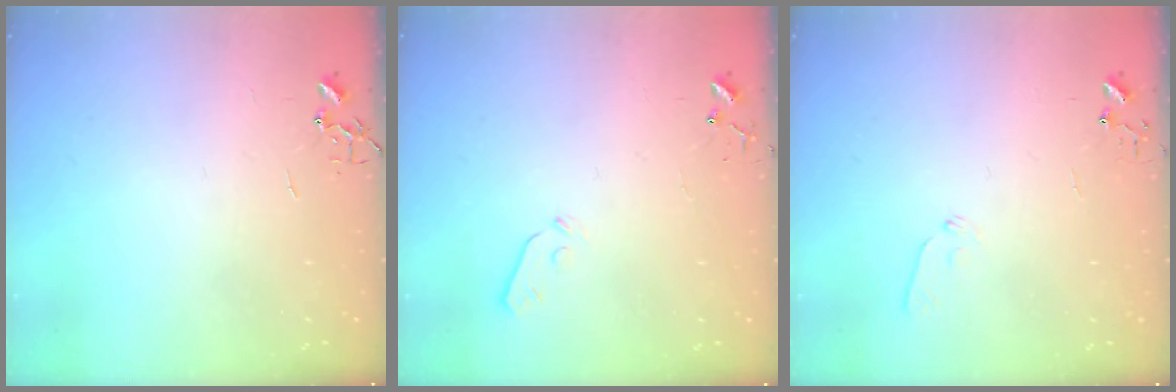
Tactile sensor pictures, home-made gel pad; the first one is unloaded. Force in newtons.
{"total": 3.6, "press": 3.6, "slide": 0.6}
{"total": 5.6, "press": 5.6, "slide": 0.6}